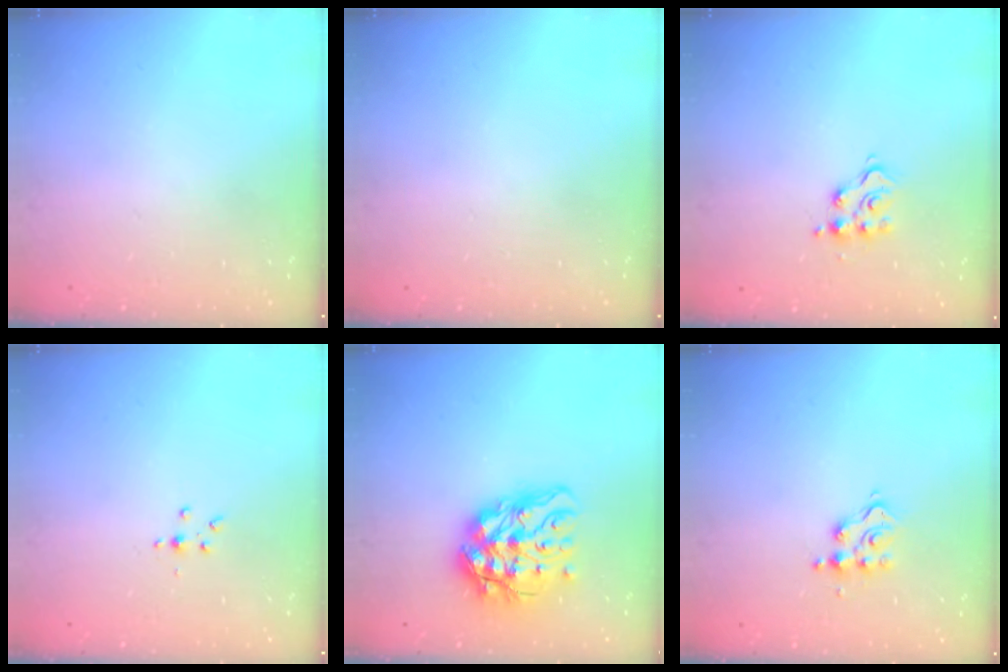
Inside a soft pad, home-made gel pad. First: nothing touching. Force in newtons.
{"total": 0.0}
{"total": 7.8, "press": 7.8, "slide": 0.5}
{"total": 3.0, "press": 2.9, "slide": 0.4}
{"total": 15.7, "press": 15.6, "slide": 1.5}
{"total": 5.7, "press": 5.7, "slide": 0.3}